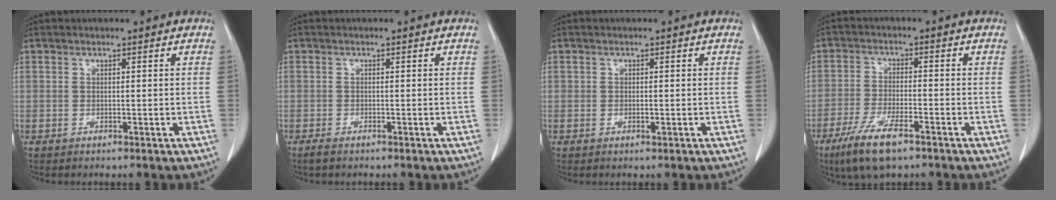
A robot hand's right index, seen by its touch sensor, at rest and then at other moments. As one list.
[{"total": 1.1, "force": [-0.9, 0.3, 0.6], "torque": [-0.015, -0.002, -0.013]}, {"total": 0.7, "force": [-0.2, 0.3, 0.6], "torque": [-0.012, -0.002, -0.002]}, {"total": 8.5, "force": [-5.4, 1.8, 6.3], "torque": [-0.126, -0.018, -0.093]}]